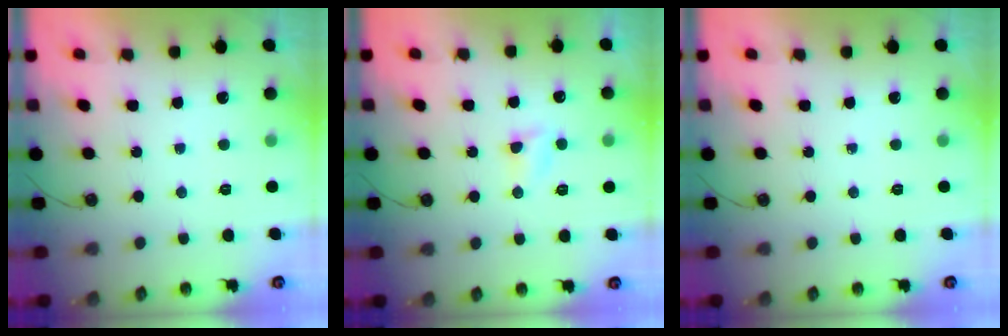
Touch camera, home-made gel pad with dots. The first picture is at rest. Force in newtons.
{"total": 3.8, "press": 3.7, "slide": 0.5}
{"total": 0.0}